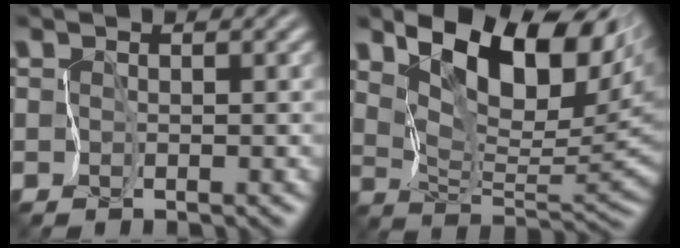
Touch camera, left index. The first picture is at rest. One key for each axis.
{"total": 10.8, "fx": 5.6, "fy": 4.9, "fz": 7.9, "tx": -0.128, "ty": 0.001, "tz": 0.101}